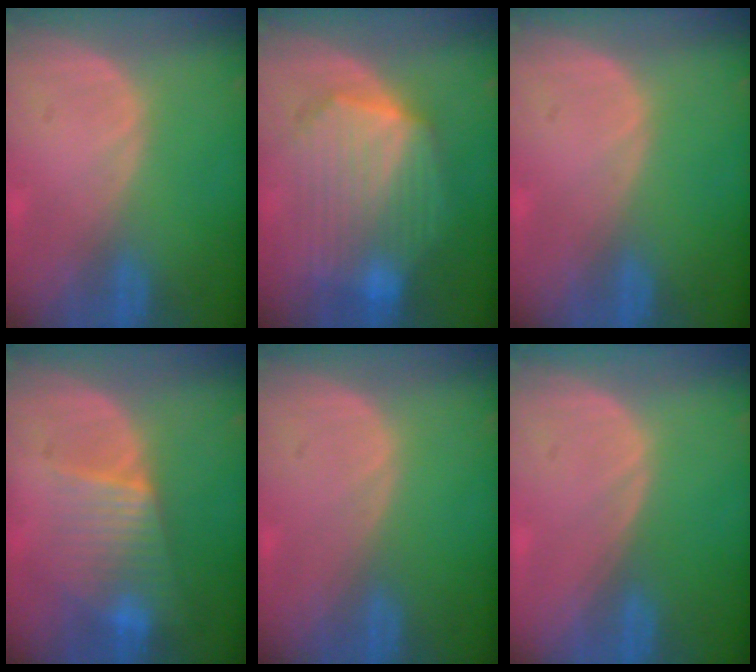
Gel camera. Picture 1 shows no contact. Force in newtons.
{"total": 10.8, "press": 10.8, "slide": 0.8}
{"total": 0.0}
{"total": 6.3, "press": 6.3, "slide": 1.0}
{"total": 0.0}
{"total": 0.0}